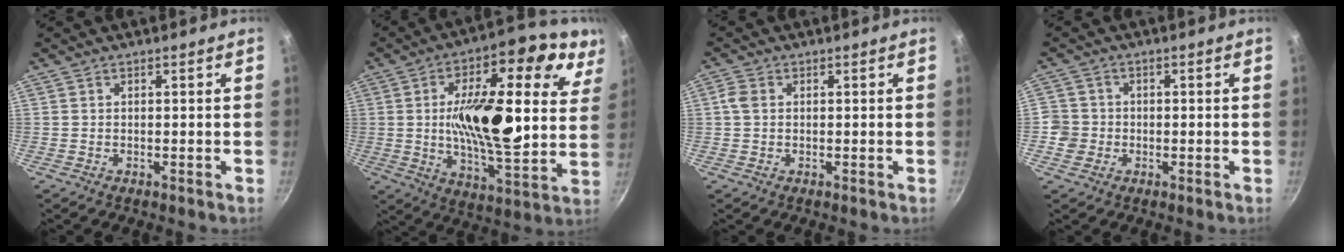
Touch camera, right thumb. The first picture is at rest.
{"total": 26.1, "force": [7.1, 11.8, 22.2], "torque": [-0.344, -0.033, 0.100]}
{"total": 2.4, "force": [0.3, 1.8, 1.6], "torque": [-0.032, 0.005, 0.004]}
{"total": 4.2, "force": [-1.1, 3.9, 0.9], "torque": [0.006, 0.016, -0.023]}